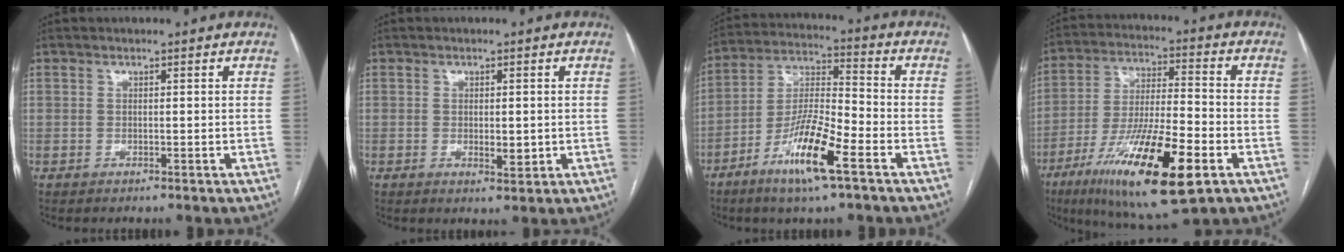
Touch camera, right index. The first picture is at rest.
{"total": 2.6, "force": [-0.3, 0.9, 2.4], "torque": [-0.041, -0.005, -0.001]}
{"total": 12.7, "force": [-6.9, 1.4, 10.6], "torque": [-0.210, -0.013, -0.131]}
{"total": 19.8, "force": [-9.5, 3.2, 17.1], "torque": [-0.319, -0.034, -0.159]}